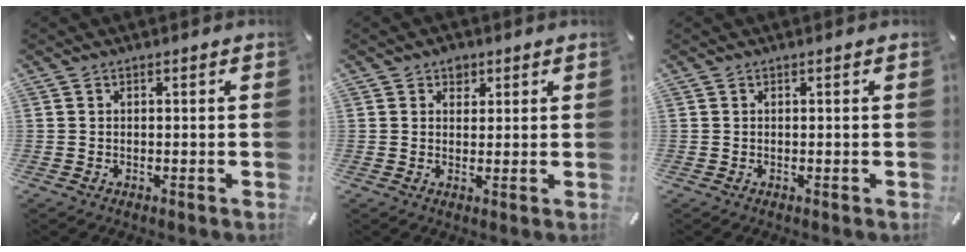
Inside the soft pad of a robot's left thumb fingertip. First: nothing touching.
{"total": 2.7, "force": [1.4, 2.2, 0.7], "torque": [-0.001, -0.003, 0.022]}
{"total": 0.0}